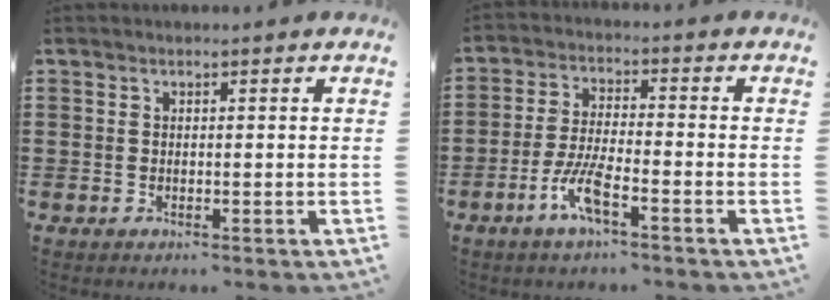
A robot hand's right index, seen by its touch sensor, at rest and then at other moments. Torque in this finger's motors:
{"motor_torque": [1.83, 0.31, 0.68, 0.18]}